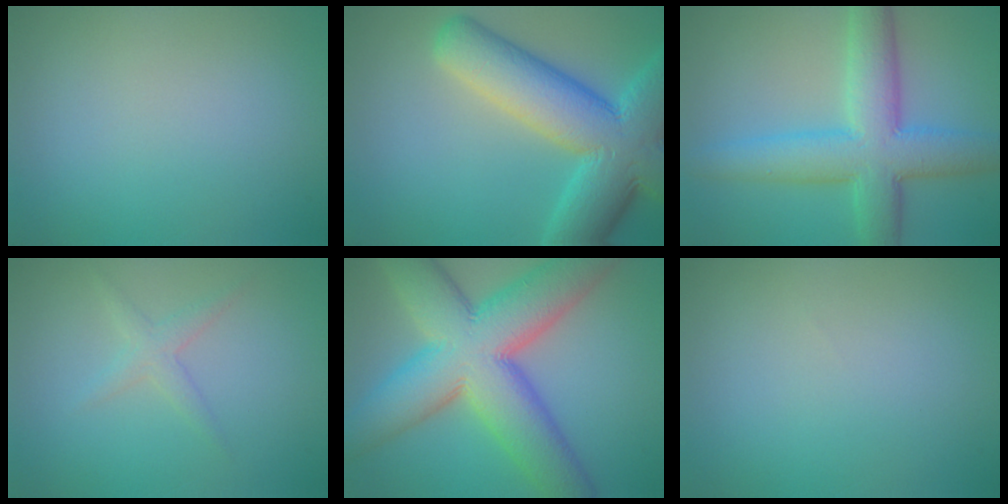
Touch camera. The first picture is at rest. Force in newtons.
{"total": 11.6, "press": 11.6, "slide": 0.4}
{"total": 8.0, "press": 8.0, "slide": 0.2}
{"total": 1.6, "press": 1.6, "slide": 0.1}
{"total": 13.6, "press": 13.6, "slide": 0.5}
{"total": 0.0}